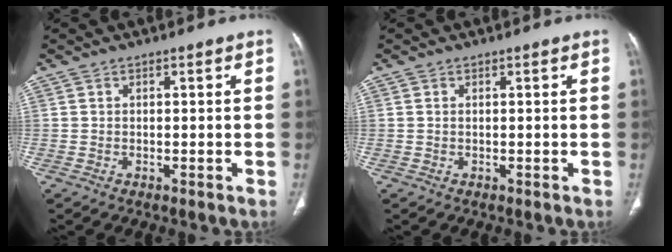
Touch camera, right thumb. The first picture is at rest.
{"total": 0.0}